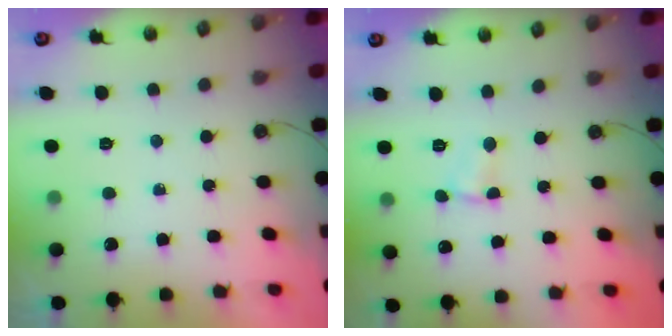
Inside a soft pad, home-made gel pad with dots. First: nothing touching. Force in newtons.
{"total": 1.8, "press": 1.8, "slide": 0.2}